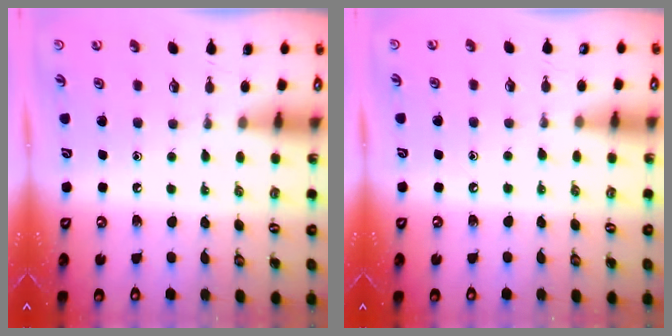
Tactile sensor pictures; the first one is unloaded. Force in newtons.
{"total": 5.0, "press": 5.0, "slide": 0.6}